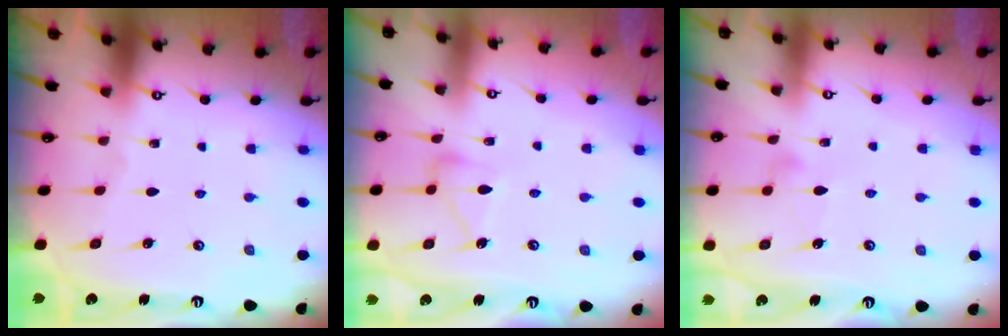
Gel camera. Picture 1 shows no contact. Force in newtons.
{"total": 9.5, "press": 9.5, "slide": 0.5}
{"total": 6.2, "press": 6.2, "slide": 0.3}